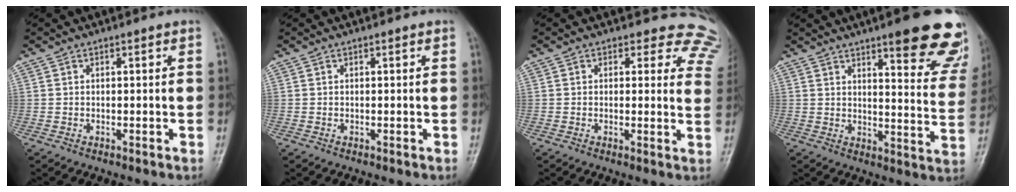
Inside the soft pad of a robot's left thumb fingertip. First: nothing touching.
{"total": 0.0}
{"total": 9.6, "force": [8.2, 4.7, 1.6], "torque": [0.037, -0.039, 0.049]}
{"total": 19.9, "force": [13.1, 4.7, 14.2], "torque": [-0.145, -0.061, 0.158]}